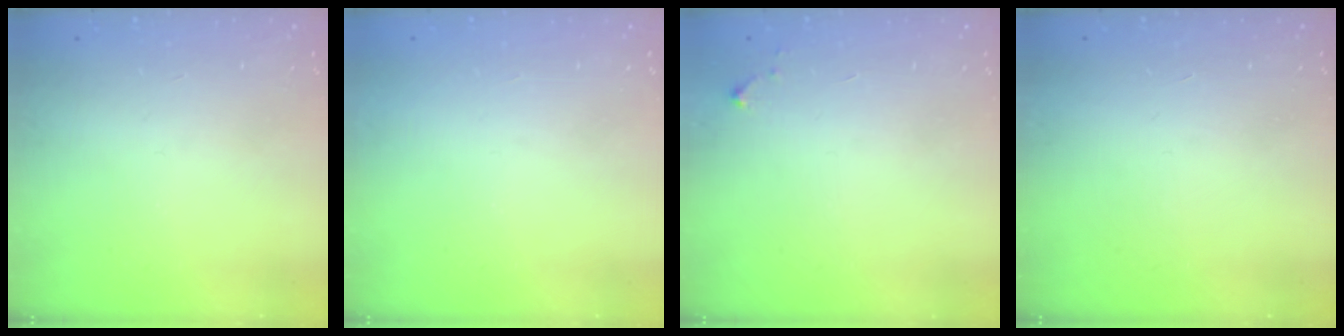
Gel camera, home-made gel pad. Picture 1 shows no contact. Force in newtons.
{"total": 1.6, "press": 1.6, "slide": 0.1}
{"total": 2.6, "press": 2.6, "slide": 0.4}
{"total": 1.5, "press": 1.5, "slide": 0.1}